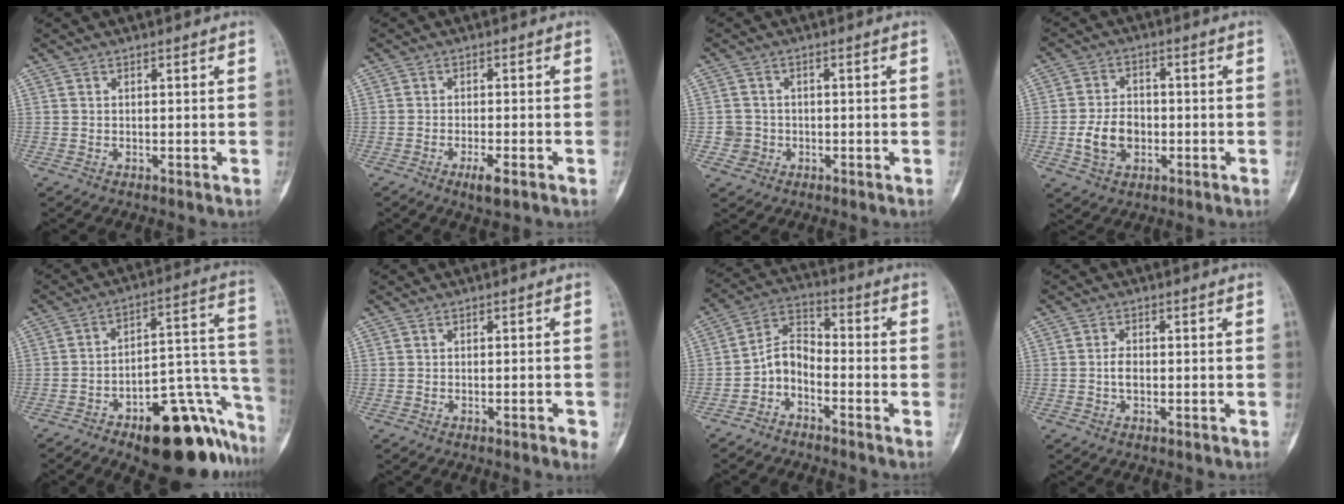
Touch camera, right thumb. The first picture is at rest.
{"total": 3.5, "force": [-1.9, 0.9, 2.9], "torque": [-0.050, 0.000, -0.032]}
{"total": 2.9, "force": [-0.7, 2.8, 0.0], "torque": [0.017, 0.009, -0.015]}
{"total": 7.6, "force": [-1.7, 5.5, 5.0], "torque": [-0.078, 0.015, -0.029]}
{"total": 23.9, "force": [-12.9, 9.6, 17.7], "torque": [-0.150, 0.104, -0.180]}
{"total": 2.2, "force": [-1.0, 0.5, 1.8], "torque": [-0.027, 0.002, -0.012]}
{"total": 6.7, "force": [-3.4, 4.0, 4.1], "torque": [-0.070, 0.052, -0.079]}
{"total": 2.4, "force": [-0.5, 1.4, 1.9], "torque": [-0.035, 0.004, -0.013]}